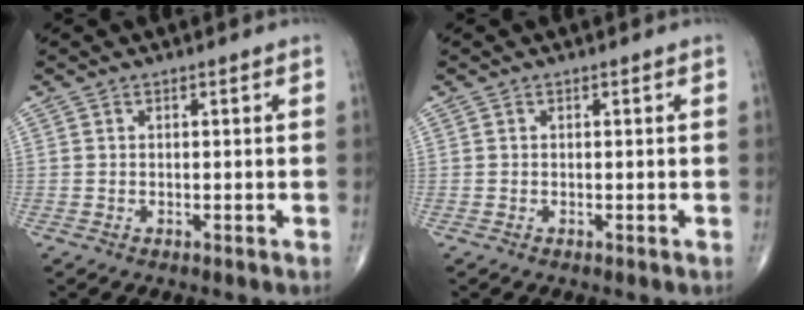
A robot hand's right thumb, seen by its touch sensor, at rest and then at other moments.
{"total": 0.0}